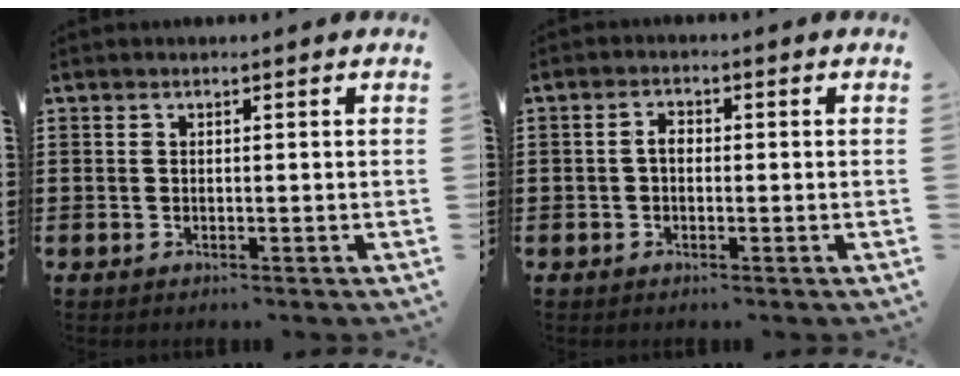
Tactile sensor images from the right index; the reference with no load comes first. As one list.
[{"total": 2.0, "force": [-0.3, 1.1, 1.7], "torque": [-0.040, 0.001, -0.009]}]